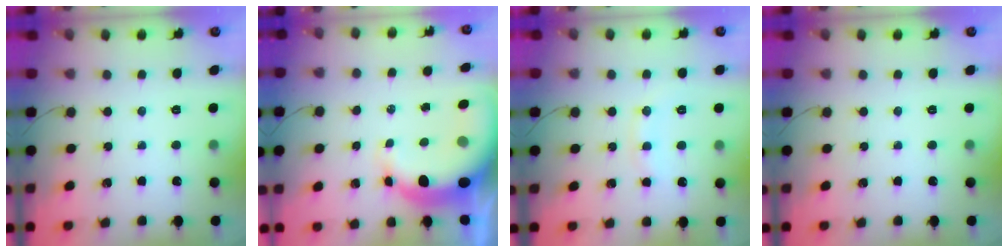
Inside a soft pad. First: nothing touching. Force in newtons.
{"total": 8.8, "press": 8.5, "slide": 2.2}
{"total": 7.3, "press": 7.2, "slide": 1.1}
{"total": 0.0}